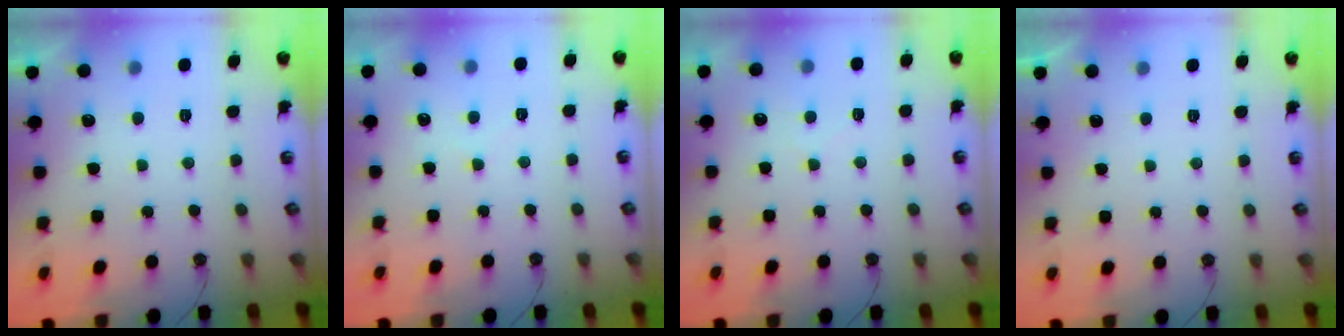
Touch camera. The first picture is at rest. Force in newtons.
{"total": 2.9, "press": 2.9, "slide": 0.4}
{"total": 4.1, "press": 4.1, "slide": 0.4}
{"total": 0.0}